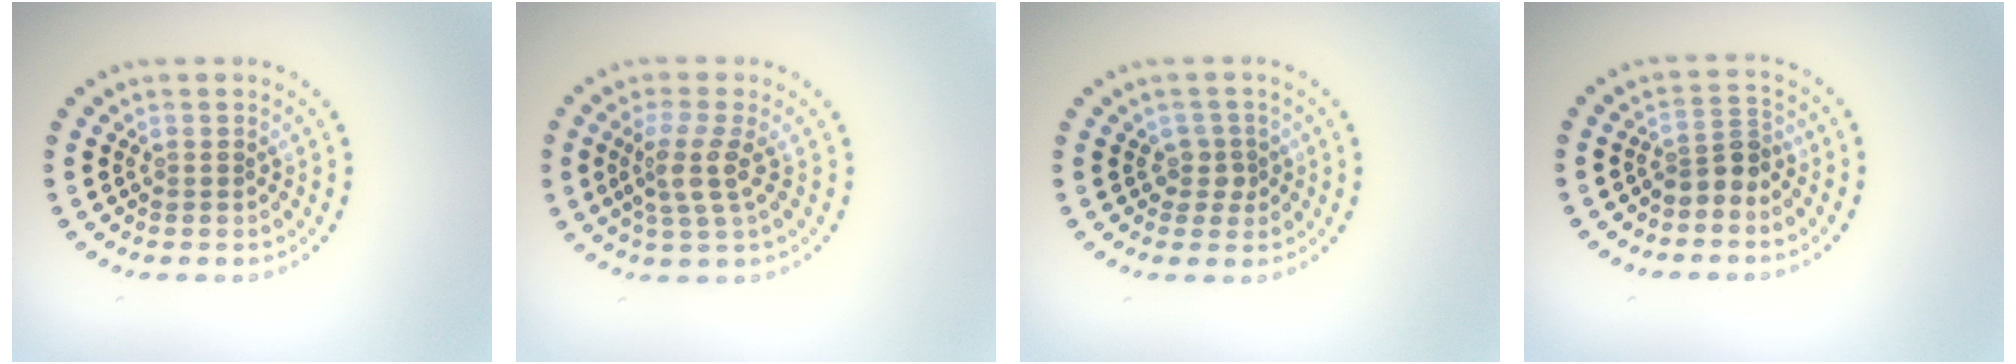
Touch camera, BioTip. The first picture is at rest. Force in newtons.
{"total": 3.0, "press": 2.3, "slide": 1.9}
{"total": 1.5, "press": 1.2, "slide": 1.0}
{"total": 2.4, "press": 1.8, "slide": 1.6}